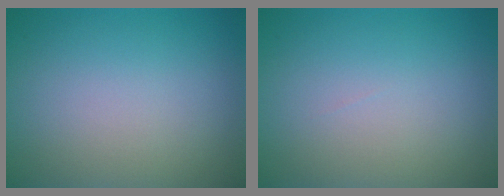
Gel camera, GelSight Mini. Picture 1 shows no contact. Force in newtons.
{"total": 0.0}